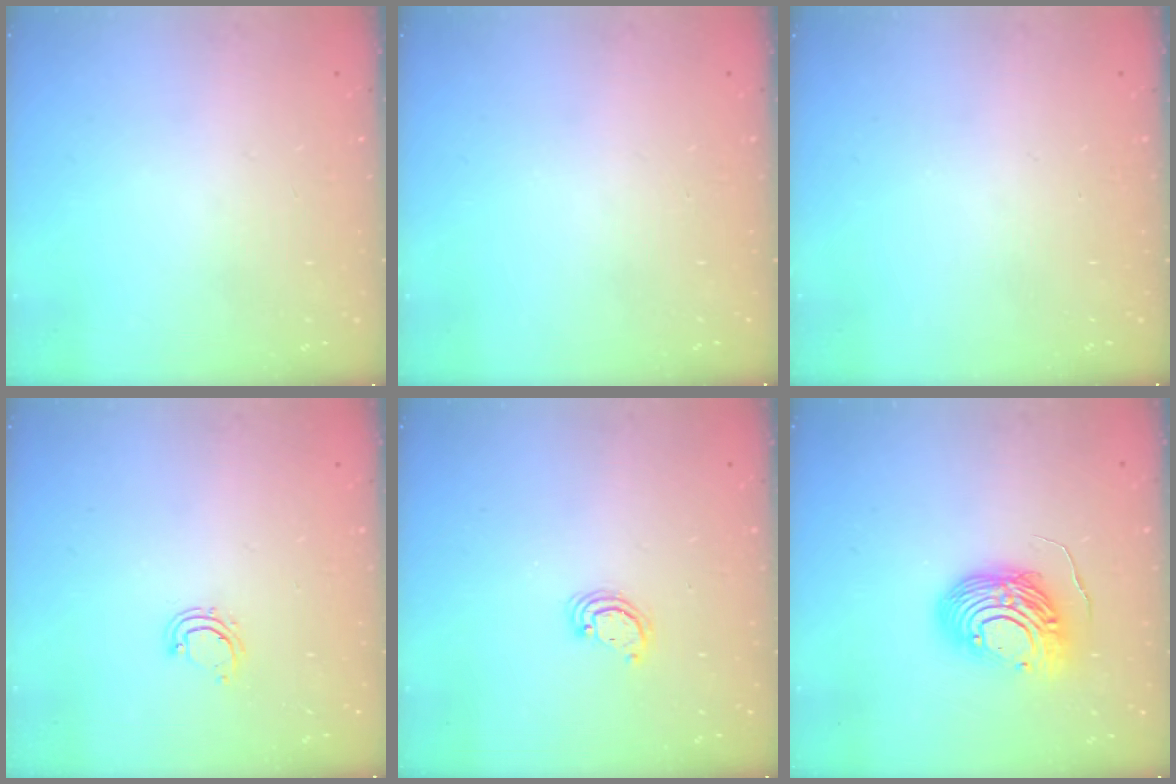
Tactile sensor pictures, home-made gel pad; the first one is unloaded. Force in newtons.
{"total": 0.0}
{"total": 0.0}
{"total": 4.1, "press": 4.1, "slide": 0.3}
{"total": 3.0, "press": 2.9, "slide": 0.3}
{"total": 12.6, "press": 12.5, "slide": 1.1}